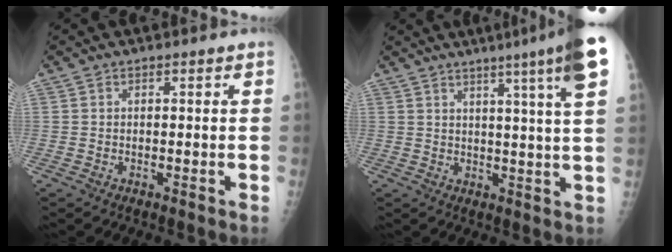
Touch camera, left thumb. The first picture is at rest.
{"total": 13.1, "force": [7.4, -0.4, 10.7], "torque": [-0.146, -0.021, 0.084]}